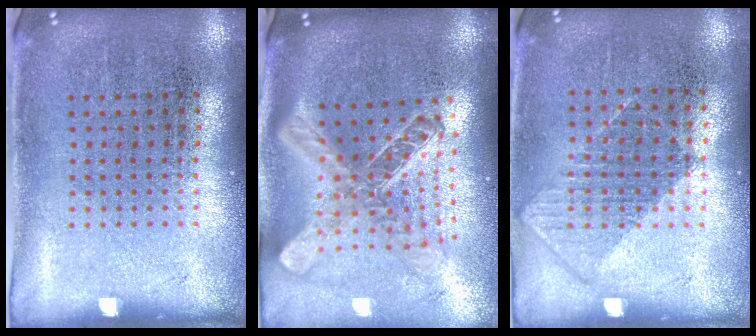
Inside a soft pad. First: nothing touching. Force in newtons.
{"total": 2.7, "press": 2.0, "slide": 1.8}
{"total": 0.8, "press": 0.8, "slide": 0.4}